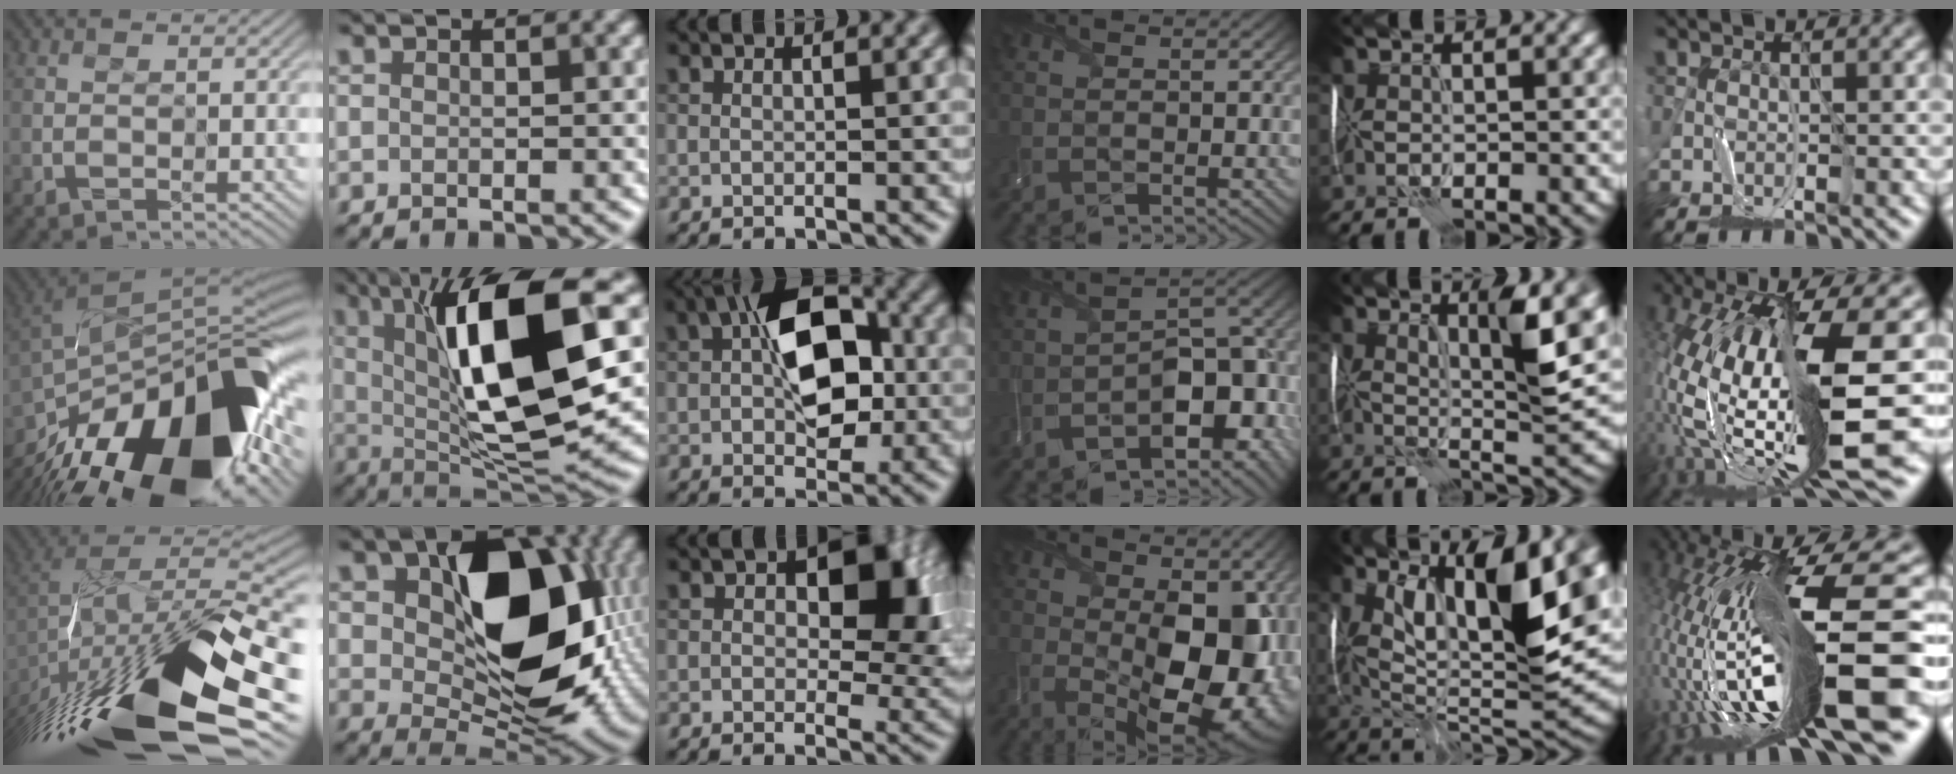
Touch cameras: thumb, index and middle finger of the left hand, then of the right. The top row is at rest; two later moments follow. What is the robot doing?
{"motion": "wrap", "object": "thread"}